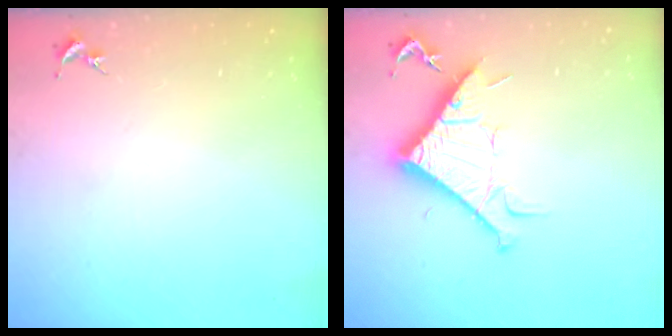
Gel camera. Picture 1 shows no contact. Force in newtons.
{"total": 10.7, "press": 10.7, "slide": 0.1}